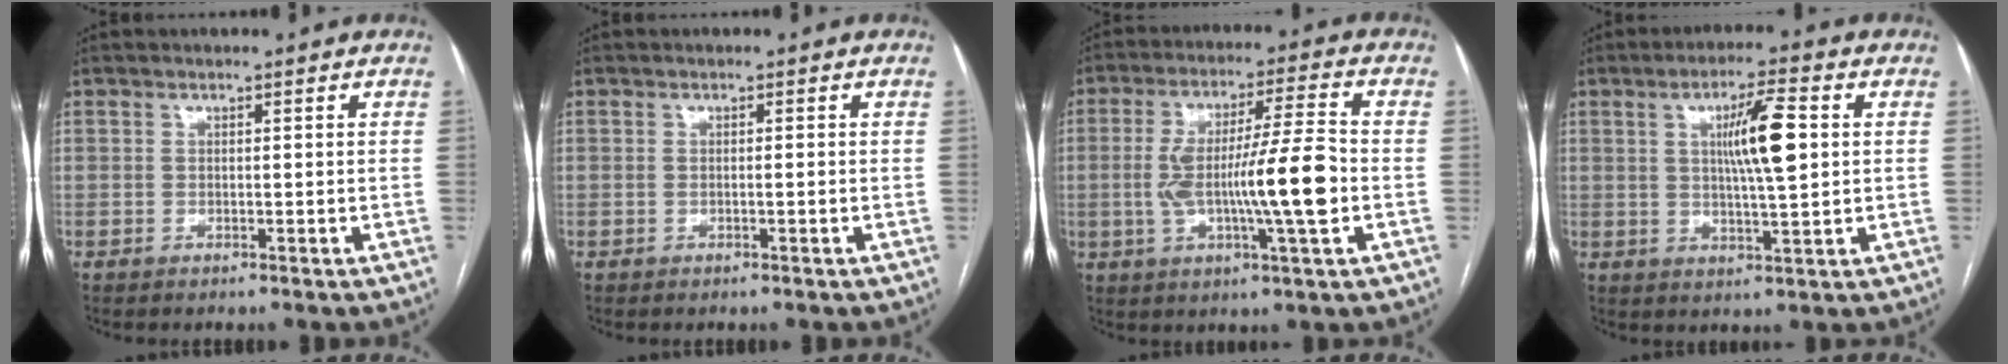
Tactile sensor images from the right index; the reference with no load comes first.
{"total": 0.7, "force": [-0.1, 0.1, 0.7], "torque": [-0.015, 0.000, 0.000]}
{"total": 13.5, "force": [-1.9, 0.7, 13.4], "torque": [-0.242, 0.006, -0.034]}
{"total": 8.5, "force": [1.7, 0.7, 8.3], "torque": [-0.142, 0.003, 0.029]}